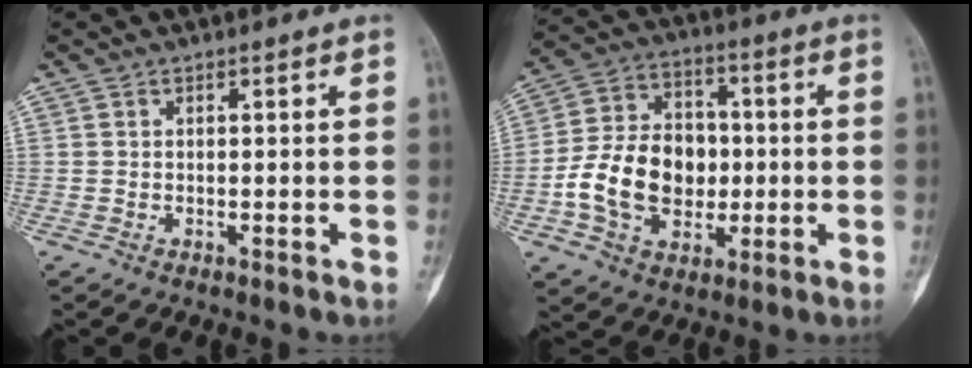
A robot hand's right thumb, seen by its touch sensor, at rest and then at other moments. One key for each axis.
{"total": 15.9, "fx": -2.0, "fy": 11.7, "fz": 10.6, "tx": -0.161, "ty": 0.030, "tz": -0.034}